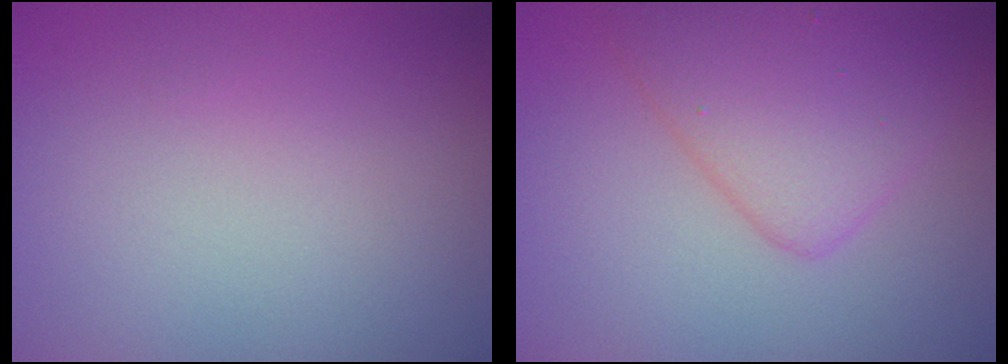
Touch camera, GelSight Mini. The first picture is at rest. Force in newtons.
{"total": 4.6, "press": 4.6, "slide": 0.3}